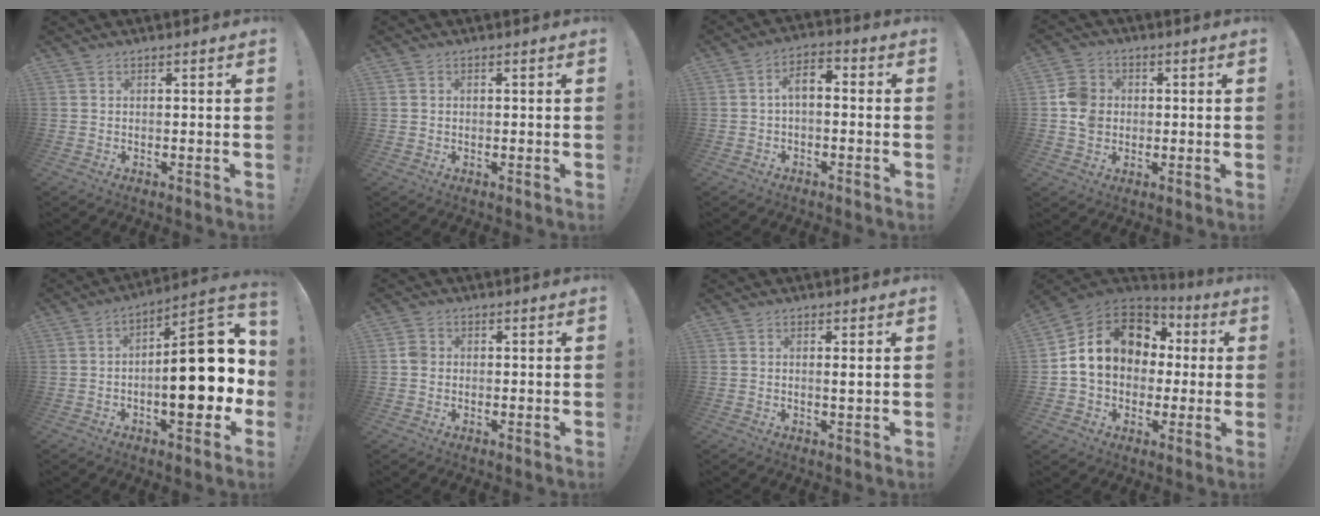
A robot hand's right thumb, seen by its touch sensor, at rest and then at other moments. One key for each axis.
{"total": 0.8, "fx": 0.2, "fy": 0.8, "fz": 0.2, "tx": 0.001, "ty": 0.002, "tz": 0.002}
{"total": 5.1, "fx": -0.6, "fy": 2.6, "fz": 4.3, "tx": -0.076, "ty": 0.007, "tz": -0.011}
{"total": 8.3, "fx": 0.0, "fy": 7.5, "fz": 3.6, "tx": -0.051, "ty": 0.014, "tz": 0.007}
{"total": 21.6, "fx": -1.8, "fy": 9.1, "fz": 19.5, "tx": -0.258, "ty": 0.014, "tz": -0.022}
{"total": 2.7, "fx": -0.3, "fy": 2.4, "fz": 1.4, "tx": -0.020, "ty": 0.007, "tz": -0.005}
{"total": 1.3, "fx": 0.3, "fy": 0.0, "fz": 1.3, "tx": -0.016, "ty": -0.006, "tz": 0.001}
{"total": 17.0, "fx": 3.7, "fy": 13.2, "fz": 10.1, "tx": -0.156, "ty": 0.002, "tz": 0.080}